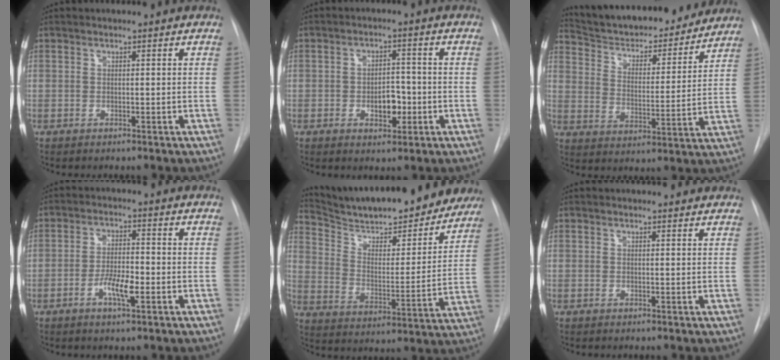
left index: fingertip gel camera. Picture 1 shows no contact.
{"total": 4.8, "force": [-1.3, 2.6, 3.7], "torque": [-0.052, 0.006, -0.015]}
{"total": 21.1, "force": [19.4, 4.7, 6.9], "torque": [-0.106, -0.004, 0.283]}
{"total": 5.0, "force": [-2.0, 1.2, 4.5], "torque": [-0.086, 0.000, -0.036]}
{"total": 25.6, "force": [22.9, 5.2, 10.3], "torque": [-0.165, -0.029, 0.319]}
{"total": 2.4, "force": [2.3, 0.7, 0.3], "torque": [-0.010, 0.010, 0.017]}